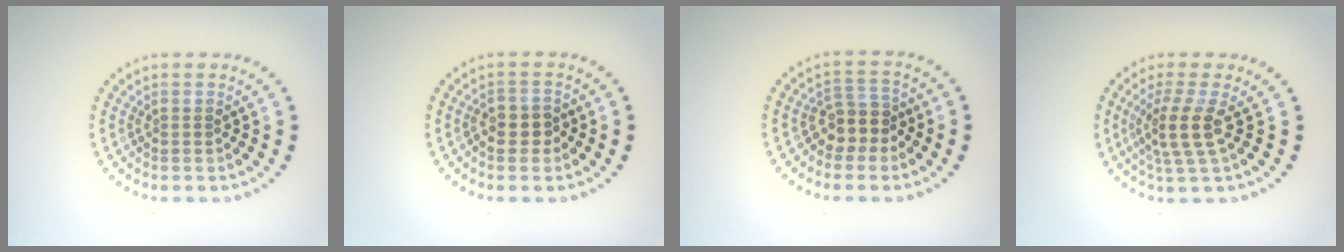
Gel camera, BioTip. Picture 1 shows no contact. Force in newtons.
{"total": 2.4, "press": 2.3, "slide": 0.8}
{"total": 2.8, "press": 2.4, "slide": 1.5}
{"total": 3.3, "press": 2.6, "slide": 2.0}